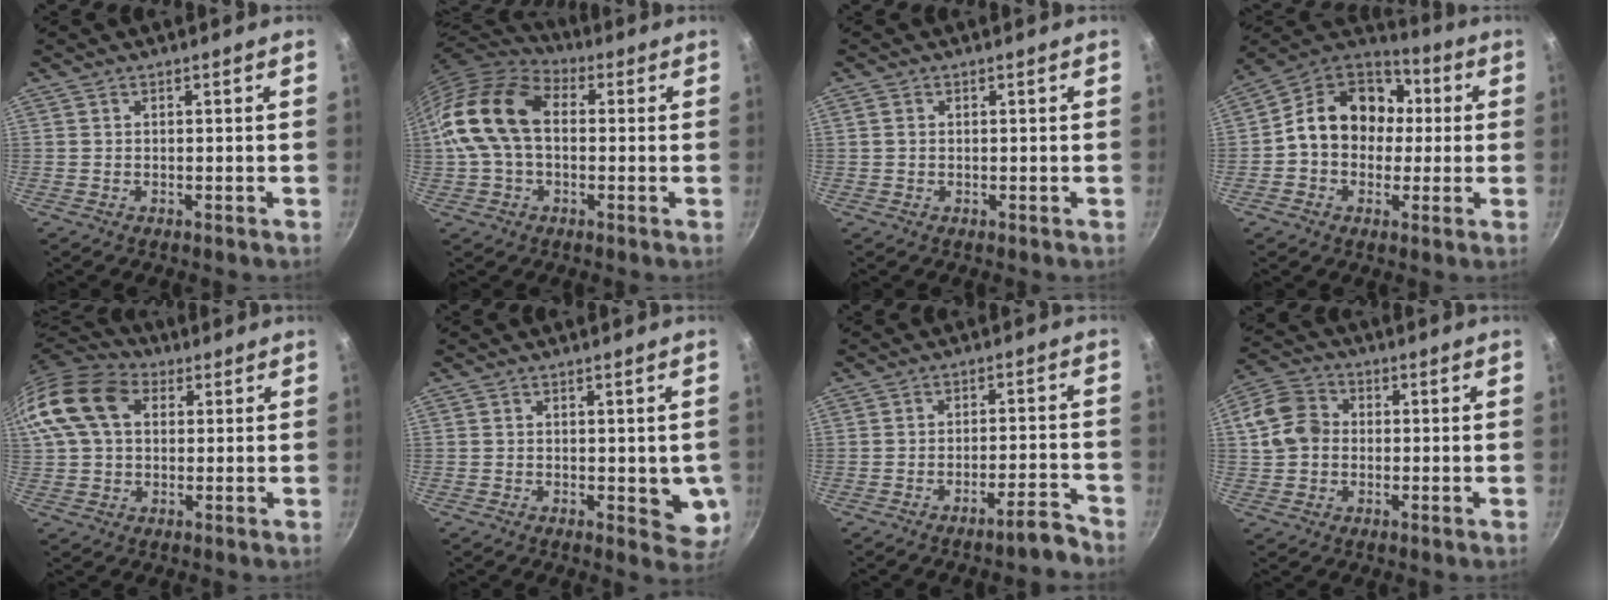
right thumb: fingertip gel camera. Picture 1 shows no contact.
{"total": 16.6, "force": [0.8, 11.2, 12.2], "torque": [-0.219, 0.035, -0.002]}
{"total": 1.0, "force": [0.2, 0.8, 0.5], "torque": [-0.009, 0.003, 0.003]}
{"total": 16.2, "force": [0.9, 13.2, 9.3], "torque": [-0.112, 0.042, -0.001]}
{"total": 16.1, "force": [4.1, 11.4, 10.6], "torque": [-0.202, 0.026, 0.060]}
{"total": 5.6, "force": [-0.2, 2.8, 4.9], "torque": [-0.041, -0.018, -0.001]}
{"total": 4.9, "force": [-4.2, 0.4, 2.5], "torque": [-0.025, 0.045, -0.056]}
{"total": 9.0, "force": [0.3, 7.5, 5.1], "torque": [-0.076, 0.017, -0.010]}